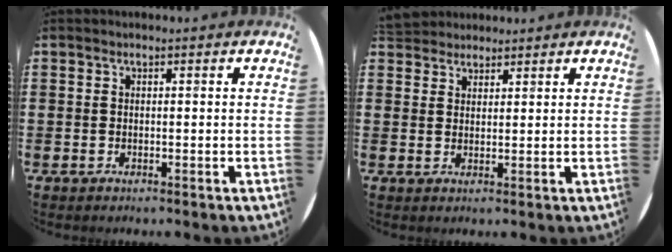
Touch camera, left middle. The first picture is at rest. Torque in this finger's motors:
{"motor_torque": [-0.23, -0.45, 0.06, 0.02]}